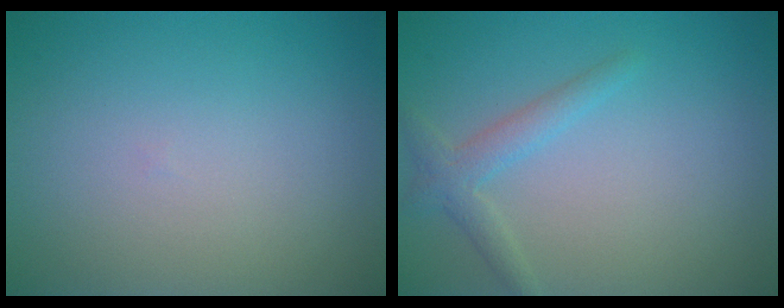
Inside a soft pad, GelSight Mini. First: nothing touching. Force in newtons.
{"total": 2.1, "press": 2.1, "slide": 0.1}